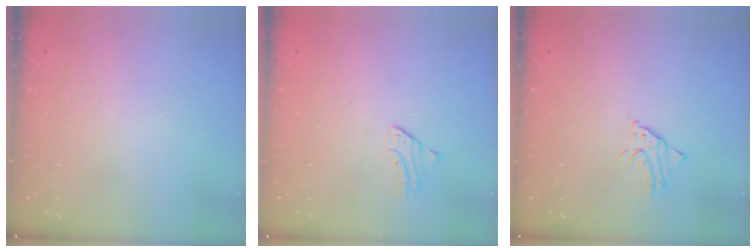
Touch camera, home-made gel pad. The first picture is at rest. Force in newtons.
{"total": 1.7, "press": 1.7, "slide": 0.2}
{"total": 2.3, "press": 2.3, "slide": 0.2}